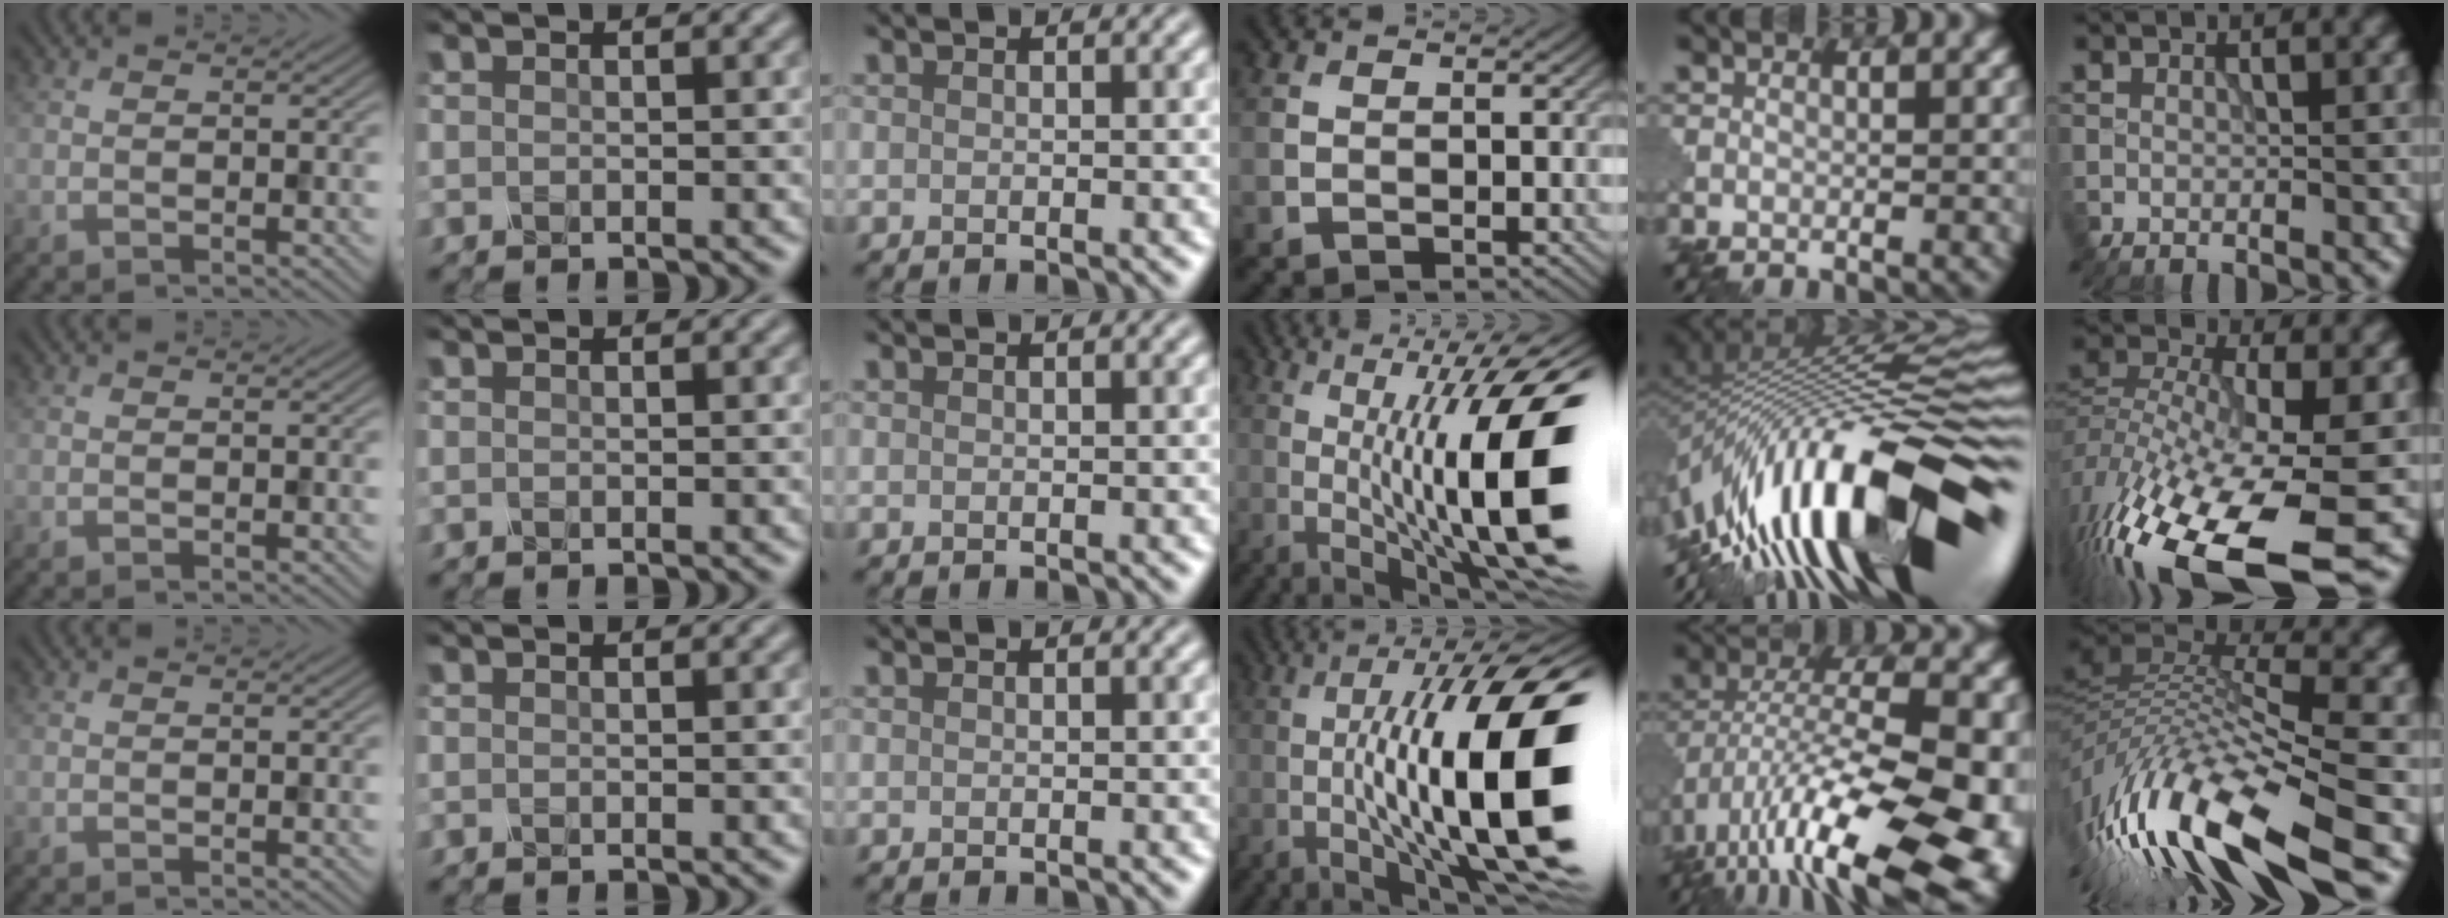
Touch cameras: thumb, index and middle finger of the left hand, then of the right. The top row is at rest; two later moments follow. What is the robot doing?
{"motion": "shake", "object": "plastic piggy bank"}